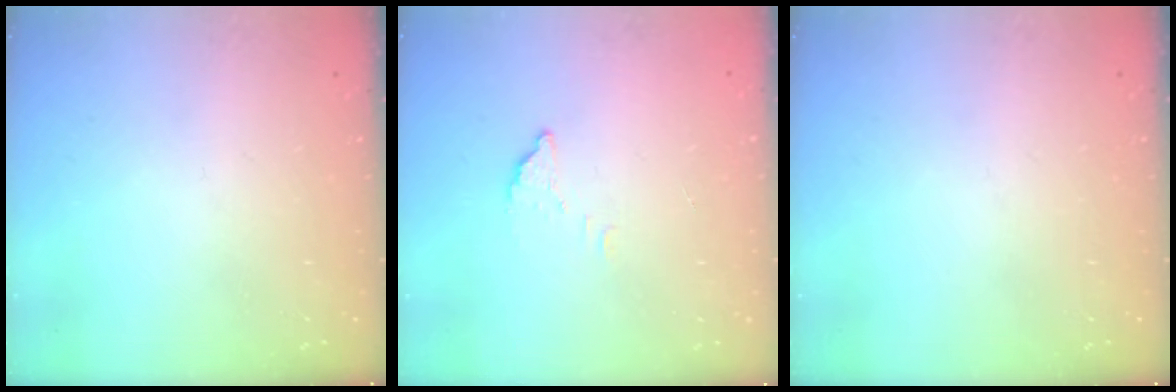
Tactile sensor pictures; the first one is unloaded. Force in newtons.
{"total": 2.8, "press": 2.8, "slide": 0.1}
{"total": 0.0}